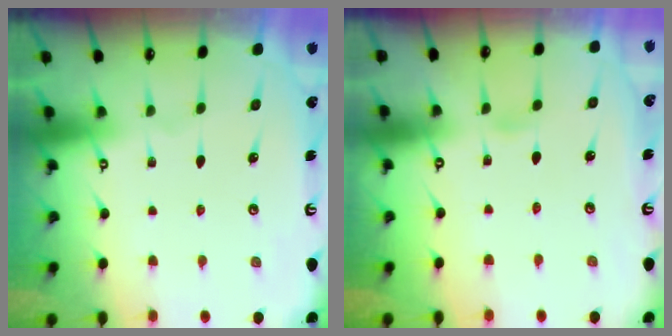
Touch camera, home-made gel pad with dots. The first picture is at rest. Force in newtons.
{"total": 2.6, "press": 2.6, "slide": 0.3}